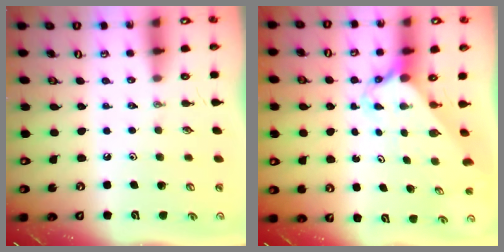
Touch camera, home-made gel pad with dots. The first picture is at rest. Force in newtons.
{"total": 2.7, "press": 2.7, "slide": 0.3}